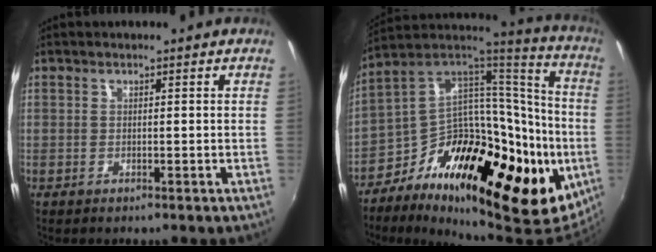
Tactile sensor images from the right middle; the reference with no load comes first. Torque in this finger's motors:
{"motor_torque": [1.36, -0.78, 1.05, 0.21]}